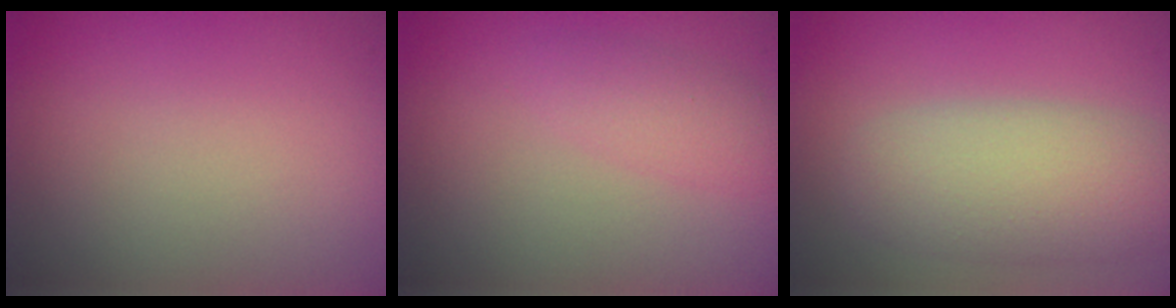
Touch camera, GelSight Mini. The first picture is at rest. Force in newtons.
{"total": 2.0, "press": 2.0, "slide": 0.1}
{"total": 5.9, "press": 5.9, "slide": 0.6}